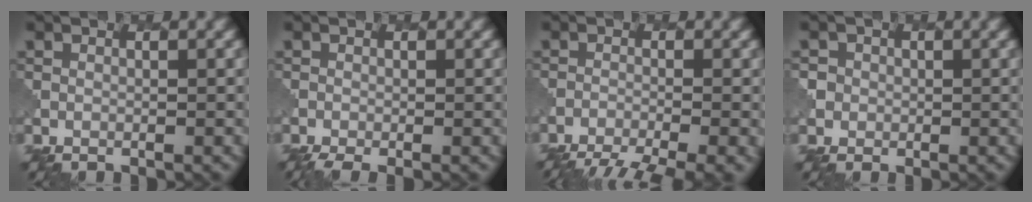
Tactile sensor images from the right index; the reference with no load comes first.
{"total": 1.8, "force": [-1.3, 0.4, 1.2], "torque": [-0.020, -0.004, -0.022]}
{"total": 6.8, "force": [-5.5, 1.4, 3.7], "torque": [-0.063, -0.026, -0.080]}
{"total": 2.0, "force": [0.0, 2.0, -0.2], "torque": [0.017, 0.009, -0.010]}